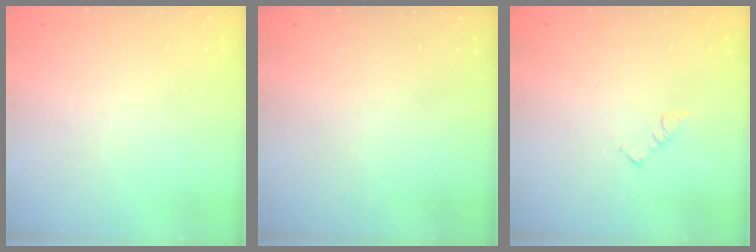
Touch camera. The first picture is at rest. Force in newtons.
{"total": 0.0}
{"total": 3.4, "press": 3.4, "slide": 0.5}